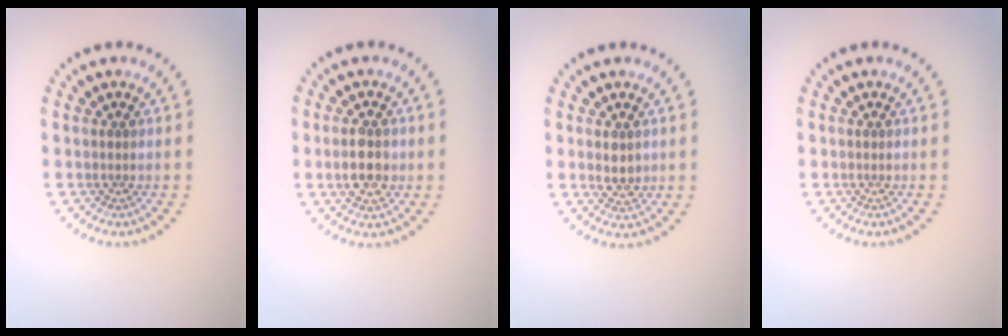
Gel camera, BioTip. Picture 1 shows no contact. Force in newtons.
{"total": 3.5, "press": 3.5, "slide": 0.2}
{"total": 1.8, "press": 1.8, "slide": 0.3}
{"total": 0.0}